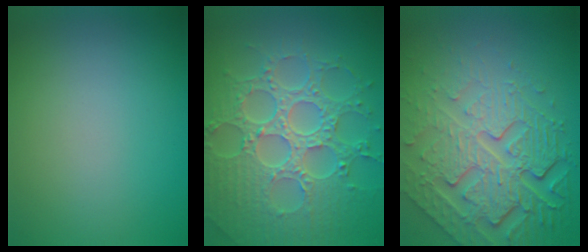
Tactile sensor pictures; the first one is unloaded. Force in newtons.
{"total": 8.5, "press": 6.3, "slide": 5.8}
{"total": 8.6, "press": 5.8, "slide": 6.3}